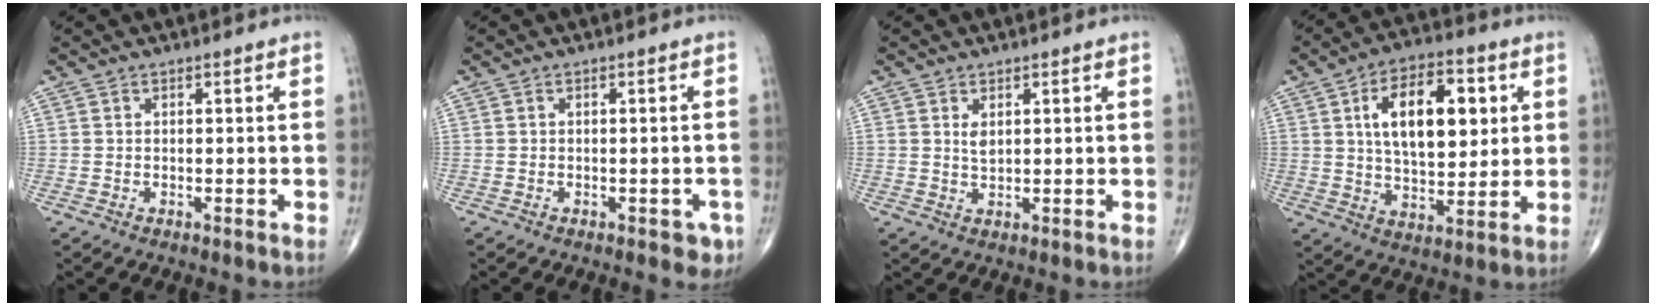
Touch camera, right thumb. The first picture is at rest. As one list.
[{"total": 3.0, "force": [-1.4, 1.7, 2.0], "torque": [-0.007, 0.002, -0.015]}, {"total": 2.0, "force": [0.8, 1.0, 1.5], "torque": [-0.024, -0.007, 0.019]}, {"total": 16.8, "force": [4.3, 8.8, 13.7], "torque": [-0.190, -0.006, 0.072]}]